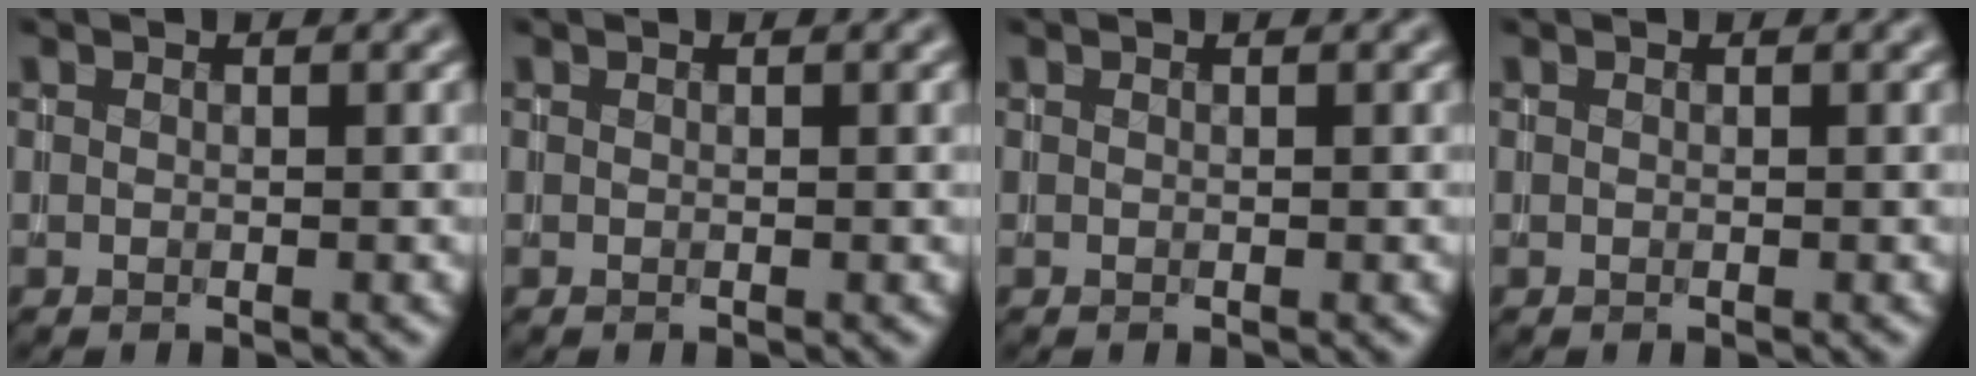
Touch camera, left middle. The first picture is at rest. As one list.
[{"total": 0.0}, {"total": 0.0}, {"total": 0.0}]